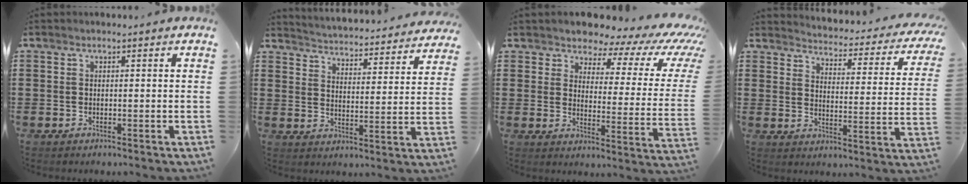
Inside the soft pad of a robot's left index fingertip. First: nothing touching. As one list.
[{"total": 3.5, "force": [3.5, -0.4, -0.1], "torque": [-0.021, -0.035, 0.052]}, {"total": 6.3, "force": [5.1, 2.5, 2.8], "torque": [-0.067, -0.037, 0.085]}, {"total": 3.1, "force": [3.0, 0.0, 0.6], "torque": [-0.026, -0.036, 0.042]}]